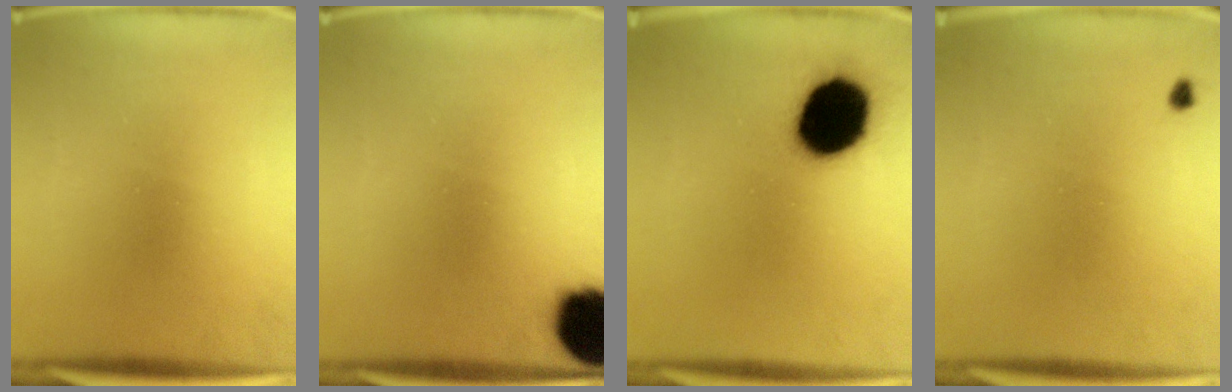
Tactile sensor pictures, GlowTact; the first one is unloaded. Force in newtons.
{"total": 16.8}
{"total": 18.4}
{"total": 0.7}